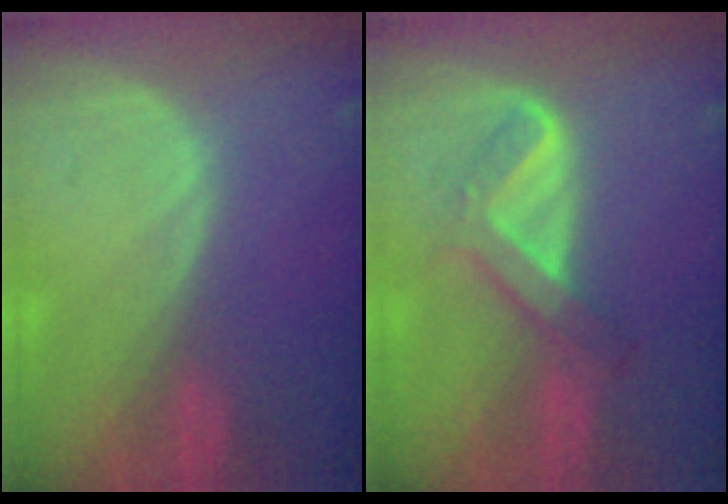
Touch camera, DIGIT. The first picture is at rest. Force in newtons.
{"total": 5.3, "press": 5.1, "slide": 1.4}